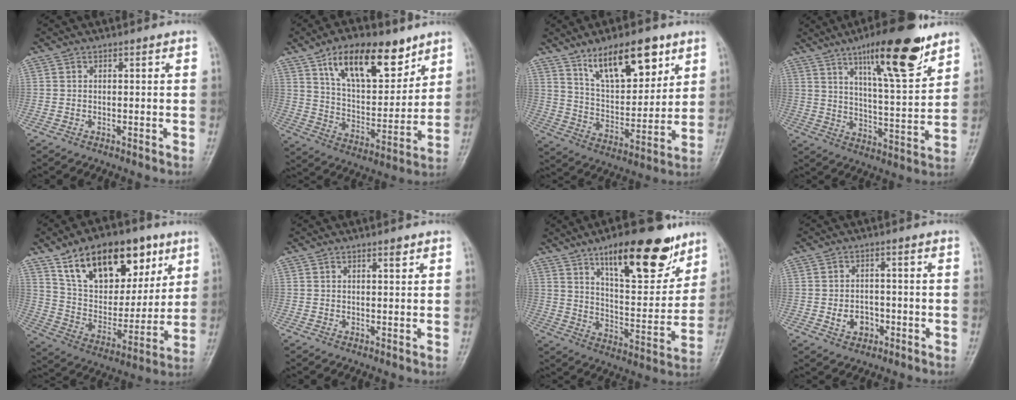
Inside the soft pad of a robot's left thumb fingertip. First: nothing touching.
{"total": 18.0, "force": [10.7, 8.4, 11.7], "torque": [-0.144, -0.051, 0.187]}
{"total": 15.9, "force": [9.6, 6.7, 10.8], "torque": [-0.135, -0.048, 0.171]}
{"total": 17.4, "force": [10.8, 4.0, 13.0], "torque": [-0.180, -0.058, 0.175]}
{"total": 23.2, "force": [12.5, 13.0, 14.6], "torque": [-0.185, -0.030, 0.217]}
{"total": 1.5, "force": [1.0, 0.4, 1.0], "torque": [-0.010, -0.005, 0.015]}
{"total": 20.2, "force": [12.6, 7.2, 14.1], "torque": [-0.163, -0.065, 0.201]}
{"total": 4.4, "force": [-1.3, 3.5, 2.3], "torque": [-0.020, 0.010, -0.019]}